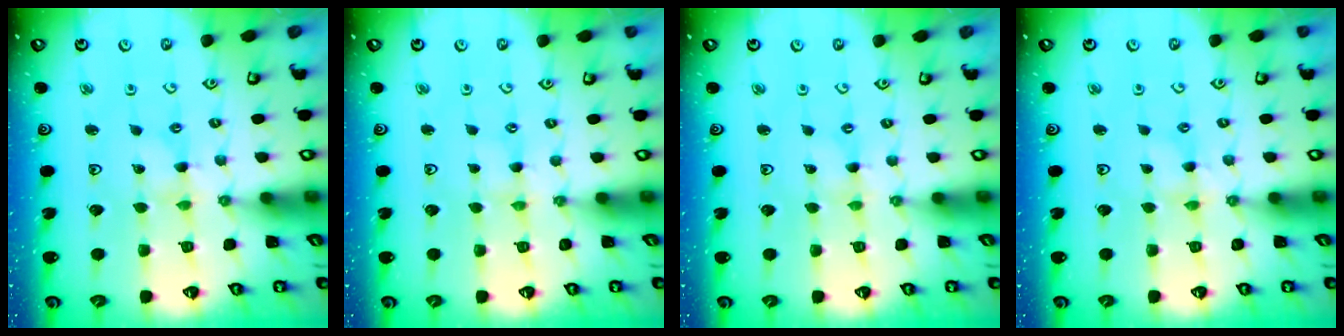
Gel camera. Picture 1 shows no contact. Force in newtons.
{"total": 1.3, "press": 1.3, "slide": 0.3}
{"total": 0.0}
{"total": 0.9, "press": 0.8, "slide": 0.2}